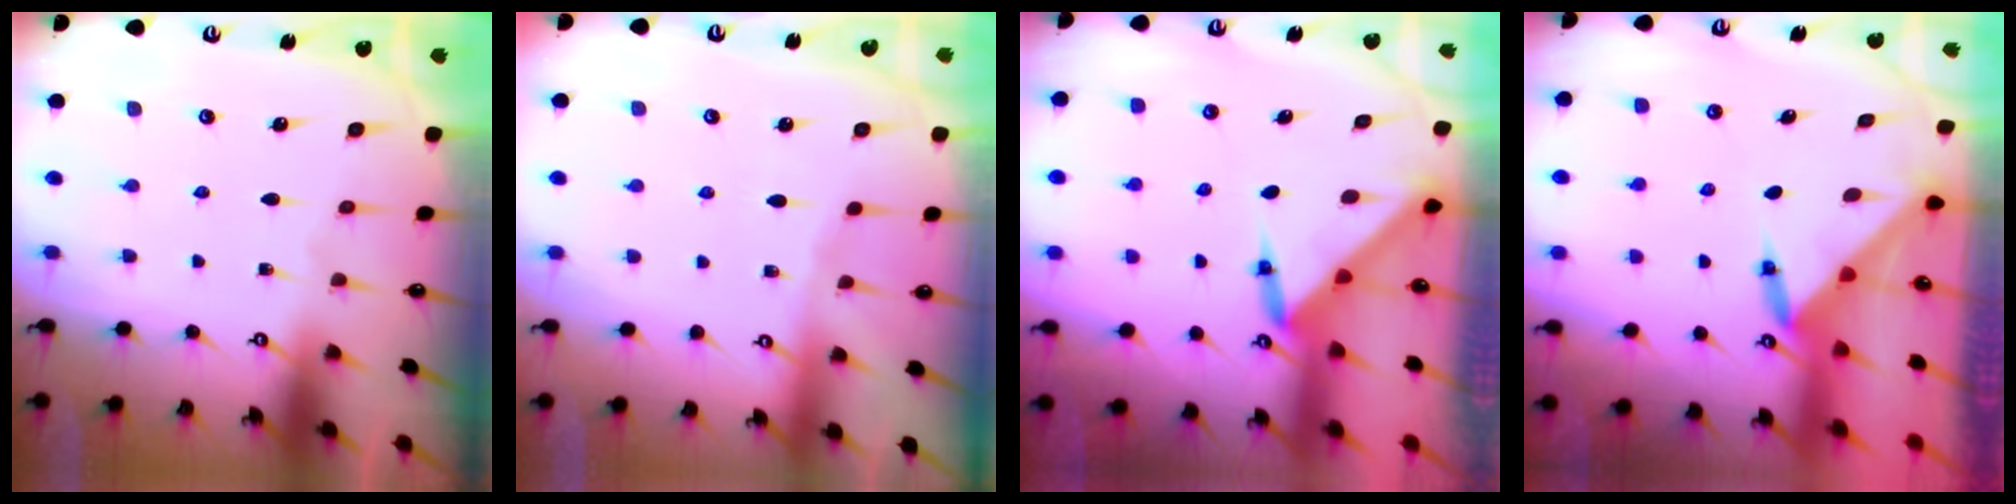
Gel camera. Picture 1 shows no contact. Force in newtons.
{"total": 3.0, "press": 2.9, "slide": 0.6}
{"total": 3.2, "press": 3.2, "slide": 0.0}
{"total": 3.5, "press": 3.4, "slide": 0.3}